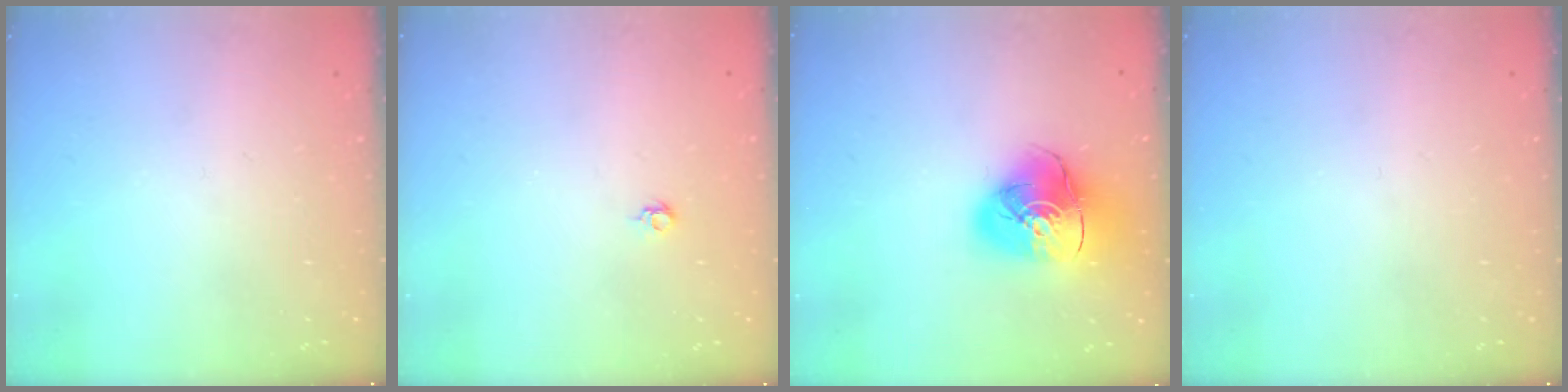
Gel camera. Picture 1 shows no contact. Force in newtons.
{"total": 3.7, "press": 3.6, "slide": 0.8}
{"total": 16.0, "press": 15.8, "slide": 2.1}
{"total": 0.0}